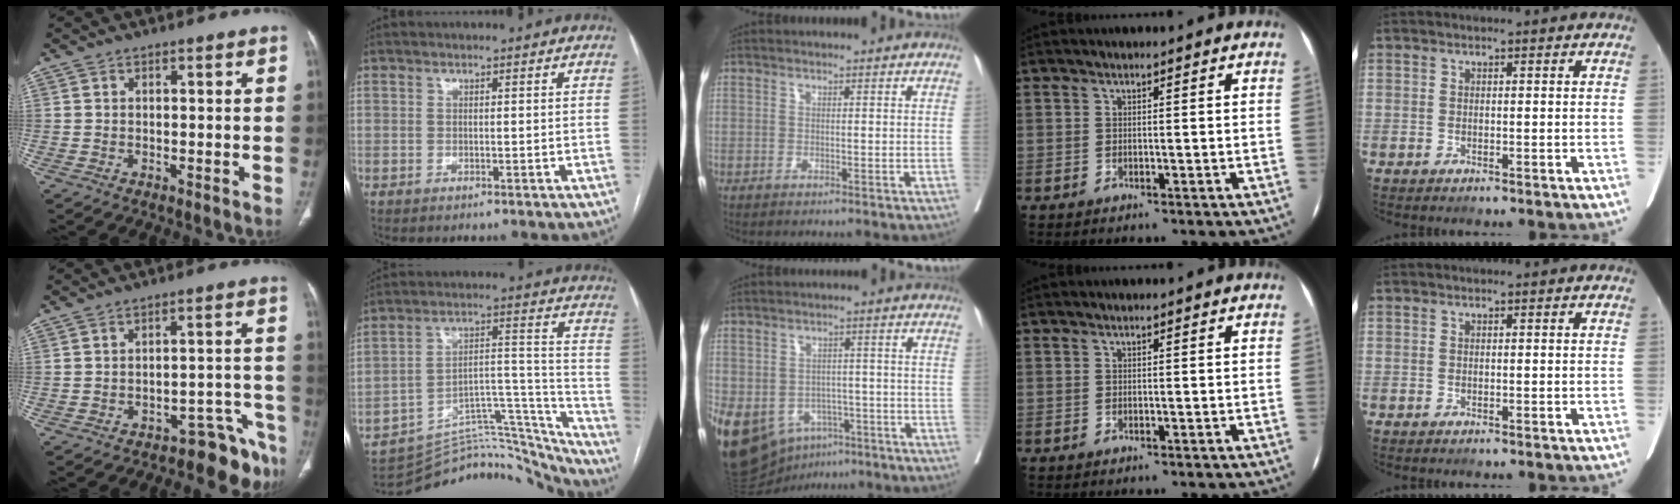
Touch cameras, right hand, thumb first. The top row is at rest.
{"thumb": {"total": 7.9, "force": [-7.3, 2.8, 1.4], "torque": [0.022, 0.104, -0.098]}, "index": {"total": 26.7, "force": [-25.6, 5.4, 5.5], "torque": [-0.040, 0.050, -0.353]}, "middle": {"total": 16.2, "force": [-7.6, 11.8, 8.0], "torque": [-0.192, 0.008, -0.103]}}